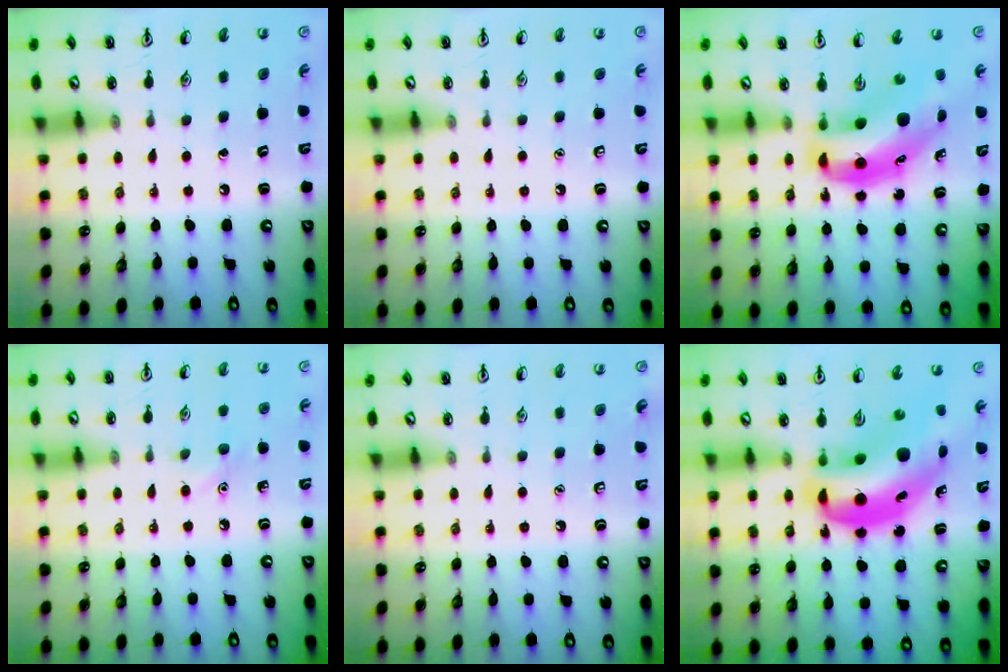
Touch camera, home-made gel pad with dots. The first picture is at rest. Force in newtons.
{"total": 0.0}
{"total": 10.8, "press": 10.4, "slide": 3.1}
{"total": 5.7, "press": 5.5, "slide": 1.8}
{"total": 0.0}
{"total": 15.8, "press": 15.0, "slide": 4.9}